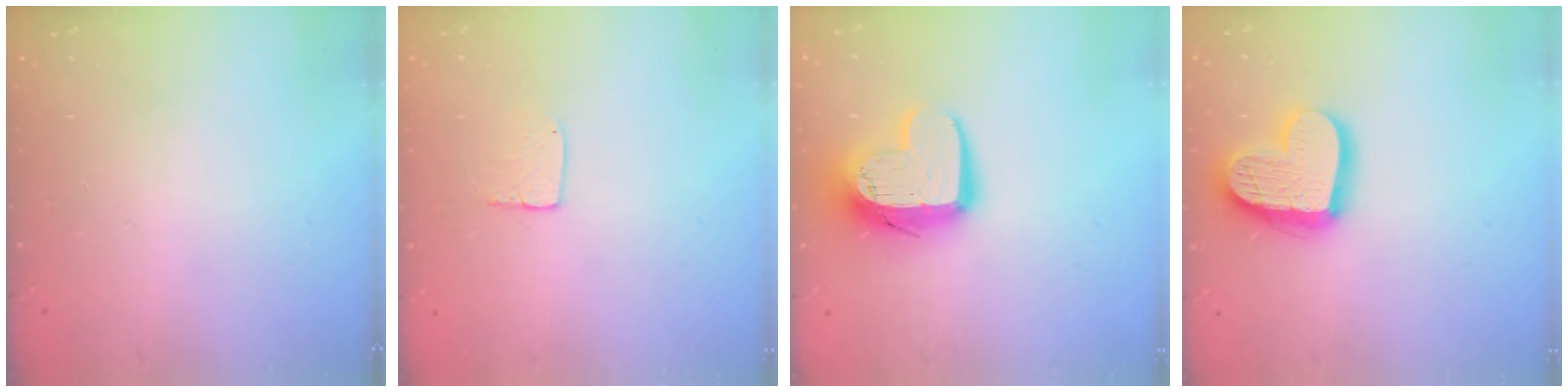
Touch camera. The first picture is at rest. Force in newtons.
{"total": 5.6, "press": 5.6, "slide": 0.2}
{"total": 12.4, "press": 12.4, "slide": 1.0}
{"total": 16.9, "press": 16.9, "slide": 1.6}